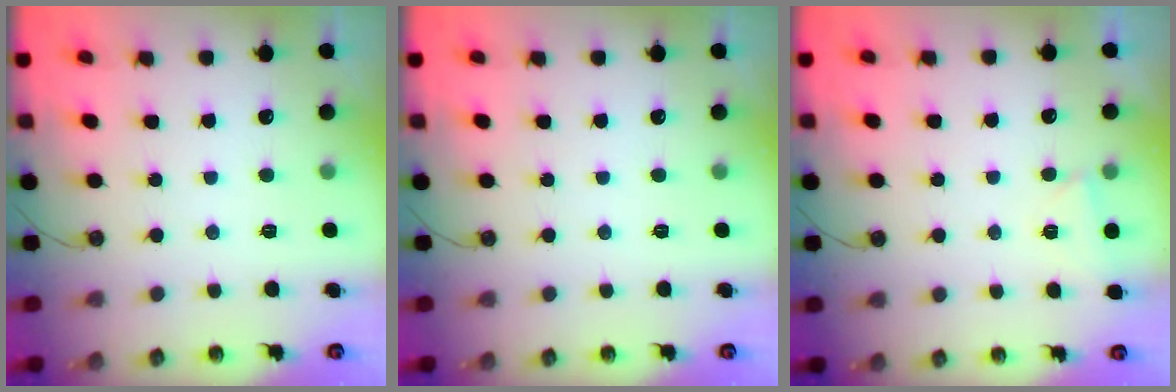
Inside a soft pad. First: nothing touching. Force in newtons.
{"total": 0.0}
{"total": 2.1, "press": 1.9, "slide": 0.9}